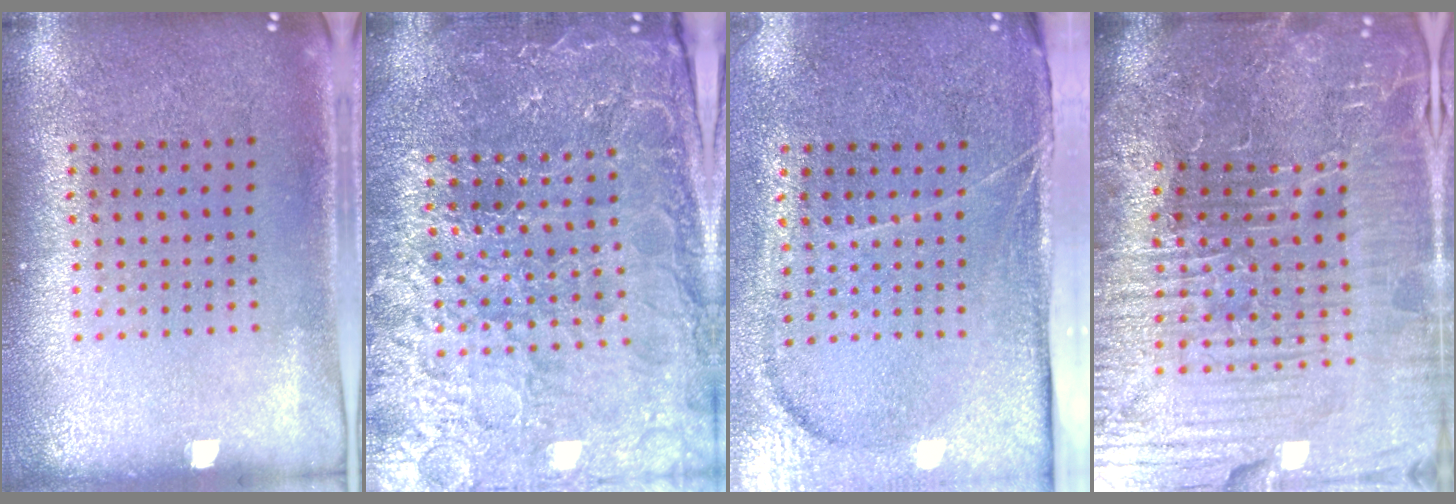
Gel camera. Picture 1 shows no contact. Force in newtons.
{"total": 5.0, "press": 4.6, "slide": 1.8}
{"total": 4.2, "press": 3.4, "slide": 2.3}
{"total": 6.8, "press": 6.3, "slide": 2.7}